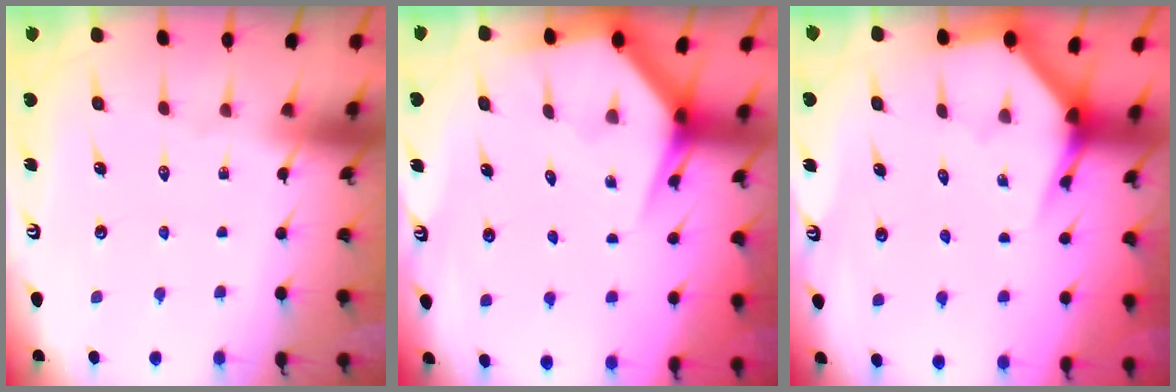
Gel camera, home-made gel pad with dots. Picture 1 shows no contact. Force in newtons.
{"total": 4.3, "press": 4.3, "slide": 0.3}
{"total": 3.9, "press": 3.9, "slide": 0.2}